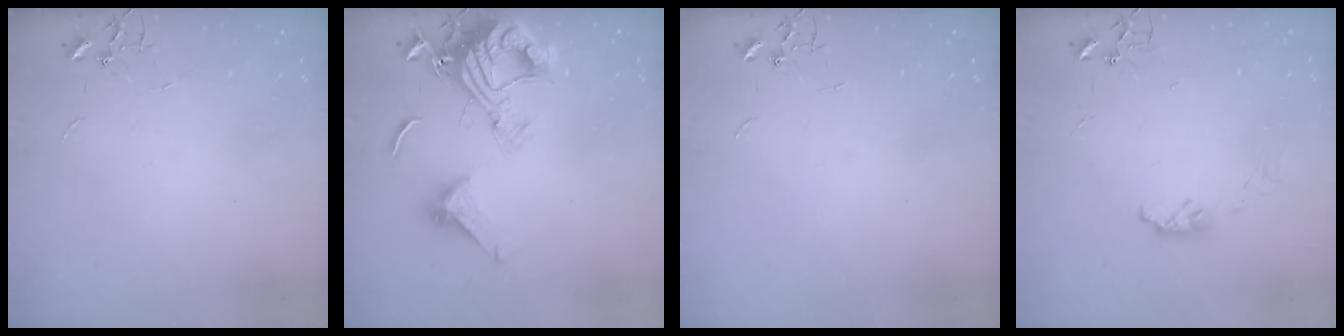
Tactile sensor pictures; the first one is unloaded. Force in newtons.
{"total": 17.0, "press": 17.0, "slide": 1.8}
{"total": 0.0}
{"total": 5.0, "press": 4.9, "slide": 0.7}